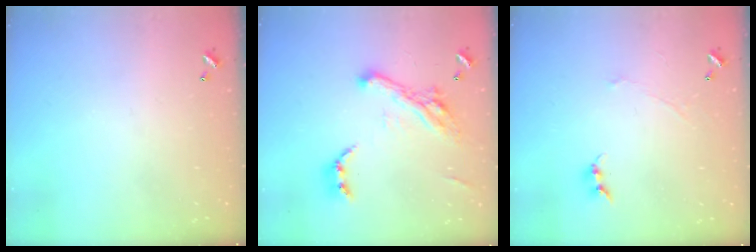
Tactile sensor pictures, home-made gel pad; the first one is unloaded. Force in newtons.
{"total": 10.6, "press": 10.5, "slide": 1.5}
{"total": 1.3, "press": 1.2, "slide": 0.5}